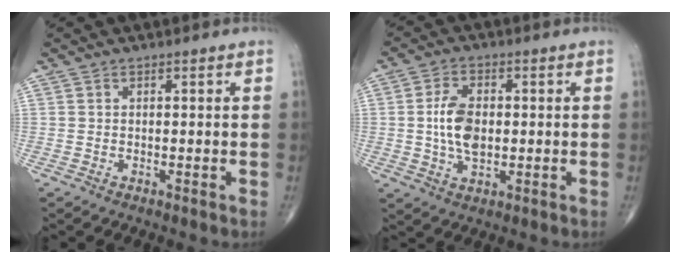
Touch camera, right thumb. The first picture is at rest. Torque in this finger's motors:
{"motor_torque": [1.22, 0.93, 0.78, -0.27, 0.12]}